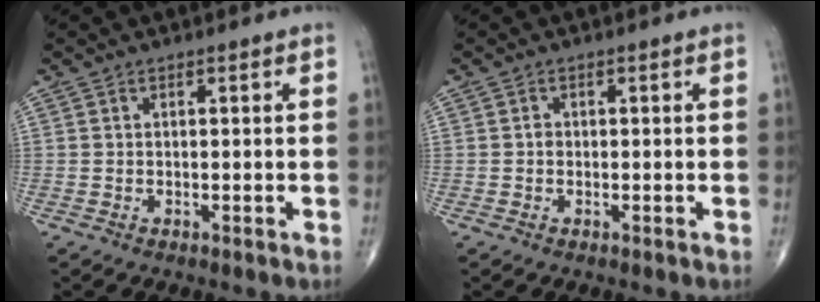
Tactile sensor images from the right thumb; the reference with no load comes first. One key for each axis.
{"total": 0.9, "fx": -0.1, "fy": 0.7, "fz": 0.4, "tx": -0.003, "ty": 0.003, "tz": -0.004}